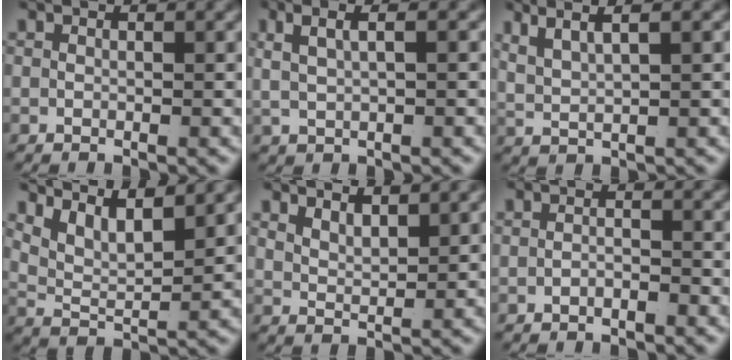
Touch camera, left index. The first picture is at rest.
{"total": 4.0, "force": [1.5, 1.9, 3.2], "torque": [-0.051, 0.018, 0.026]}
{"total": 5.2, "force": [2.8, 2.6, 3.6], "torque": [-0.067, 0.012, 0.047]}
{"total": 5.6, "force": [2.7, 3.2, 3.6], "torque": [-0.071, -0.011, 0.049]}
{"total": 2.4, "force": [2.1, 0.5, 1.1], "torque": [-0.024, -0.012, 0.043]}
{"total": 1.1, "force": [-1.0, 0.0, 0.4], "torque": [-0.004, -0.002, -0.019]}